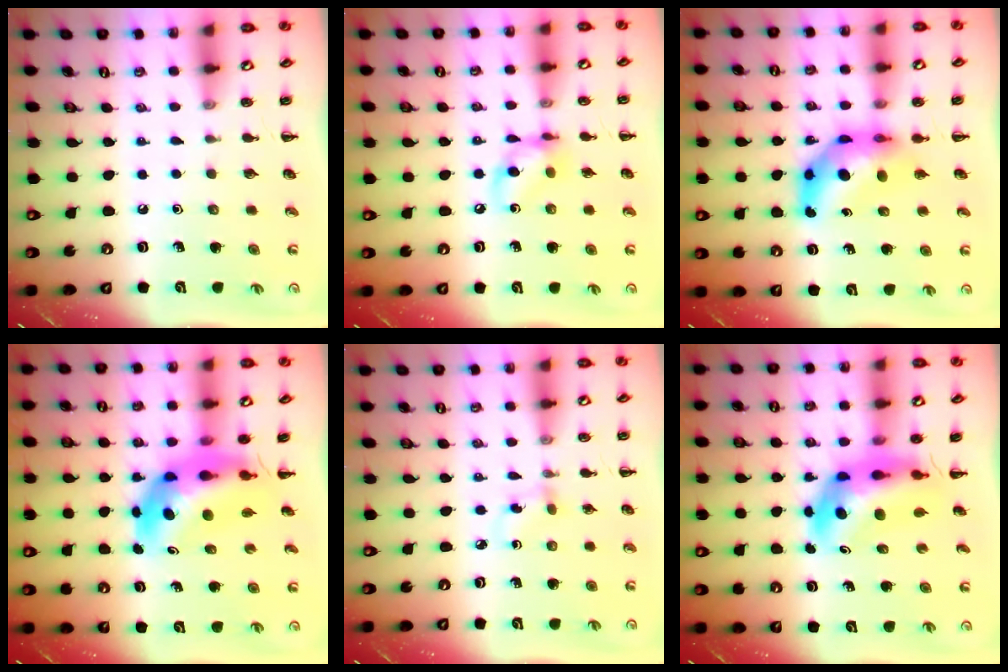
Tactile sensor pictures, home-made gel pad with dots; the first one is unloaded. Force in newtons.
{"total": 9.1, "press": 9.1, "slide": 0.9}
{"total": 8.5, "press": 8.2, "slide": 2.4}
{"total": 10.7, "press": 10.2, "slide": 3.4}
{"total": 2.8, "press": 2.5, "slide": 1.2}
{"total": 8.7, "press": 8.2, "slide": 3.0}